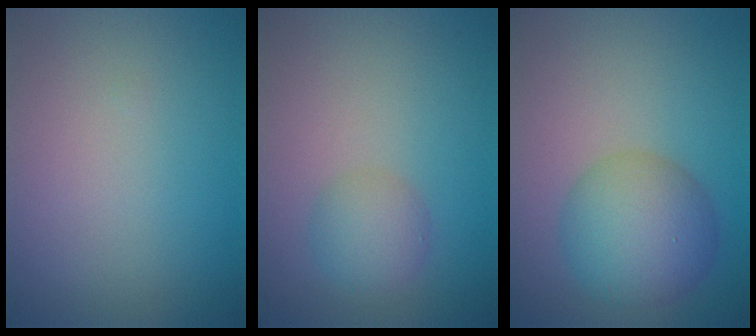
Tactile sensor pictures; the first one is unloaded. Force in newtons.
{"total": 2.4, "press": 2.4, "slide": 0.0}
{"total": 5.9, "press": 5.8, "slide": 0.2}